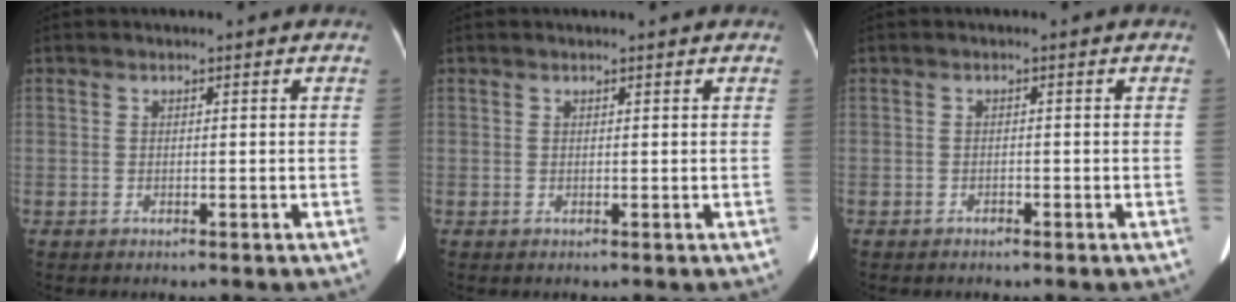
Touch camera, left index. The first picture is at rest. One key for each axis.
{"total": 1.0, "fx": 0.9, "fy": 0.0, "fz": 0.4, "tx": -0.008, "ty": 0.009, "tz": 0.011}
{"total": 0.8, "fx": -0.7, "fy": 0.2, "fz": 0.1, "tx": -0.007, "ty": -0.003, "tz": -0.014}